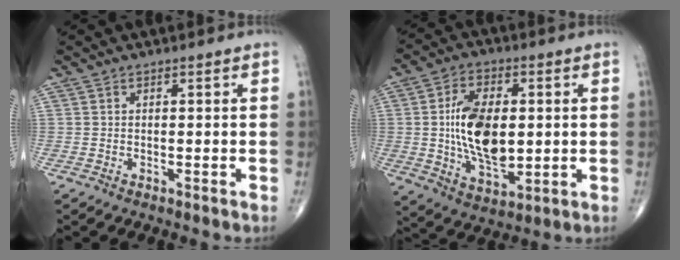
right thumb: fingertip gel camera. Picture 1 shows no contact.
{"total": 15.4, "force": [0.6, 8.4, 12.8], "torque": [-0.214, -0.009, 0.016]}